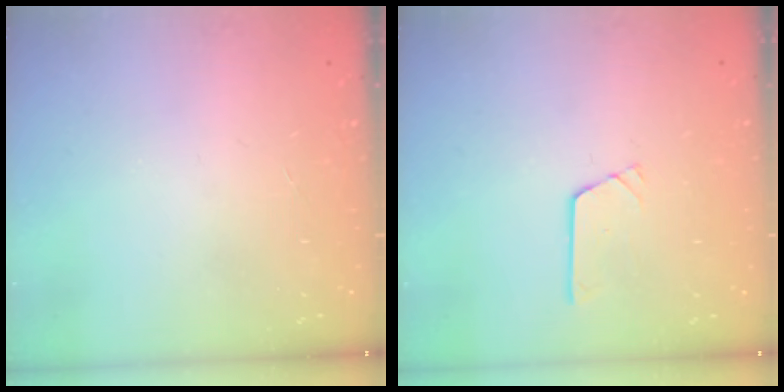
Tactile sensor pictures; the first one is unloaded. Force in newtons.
{"total": 2.6, "press": 2.6, "slide": 0.2}